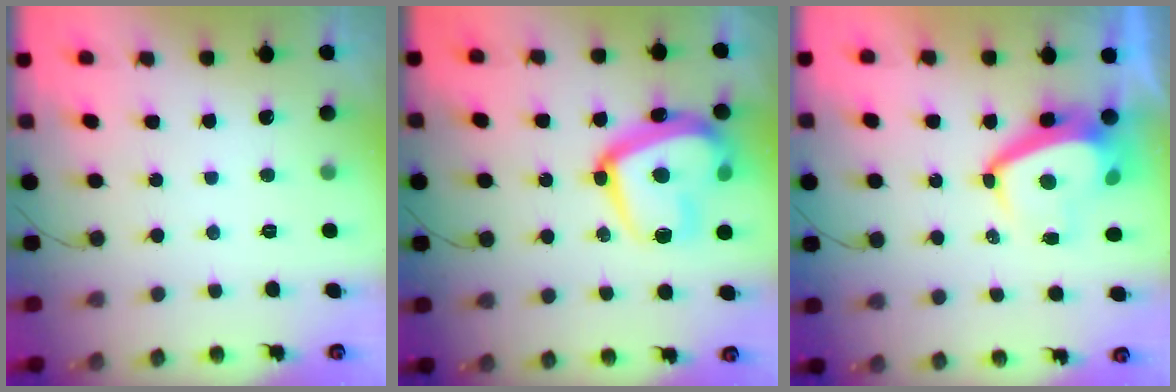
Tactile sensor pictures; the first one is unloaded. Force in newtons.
{"total": 22.4, "press": 22.3, "slide": 2.2}
{"total": 7.6, "press": 7.6, "slide": 1.0}